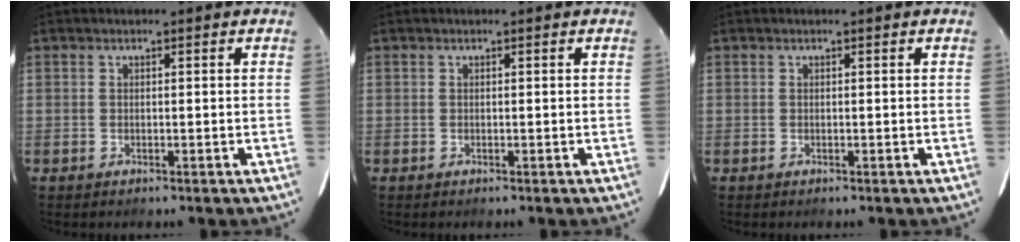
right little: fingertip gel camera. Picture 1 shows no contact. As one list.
[{"total": 0.0}, {"total": 0.0}]